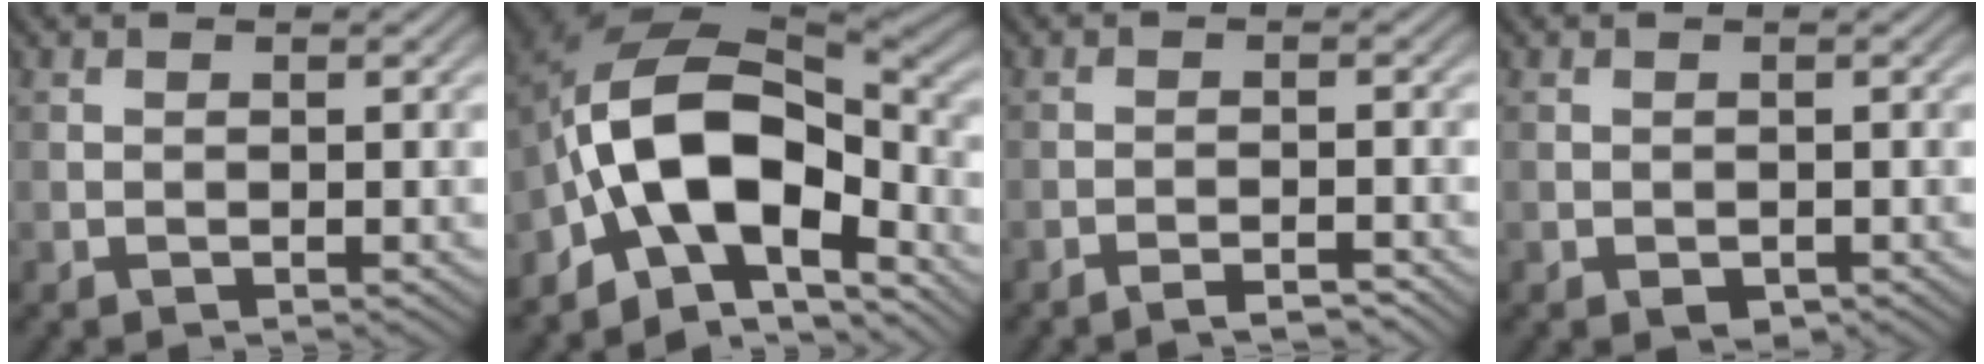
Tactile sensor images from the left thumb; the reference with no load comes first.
{"total": 14.5, "force": [-5.6, 8.2, 10.6], "torque": [-0.178, -0.011, -0.116]}
{"total": 2.8, "force": [-2.4, 0.2, 1.4], "torque": [-0.016, 0.006, -0.045]}
{"total": 1.2, "force": [-0.6, 0.7, 0.7], "torque": [-0.012, -0.007, -0.008]}